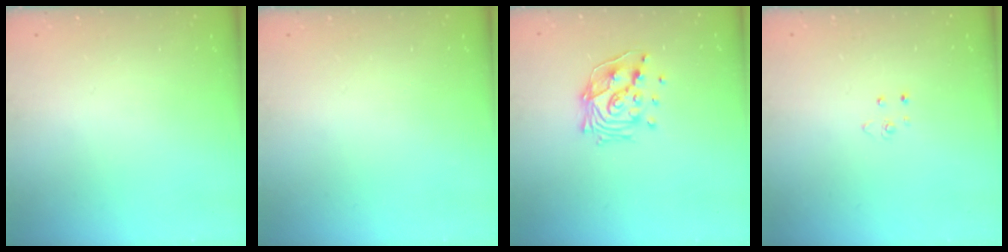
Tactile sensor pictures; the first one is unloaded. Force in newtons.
{"total": 0.0}
{"total": 13.4, "press": 13.4, "slide": 1.6}
{"total": 2.8, "press": 2.8, "slide": 0.3}